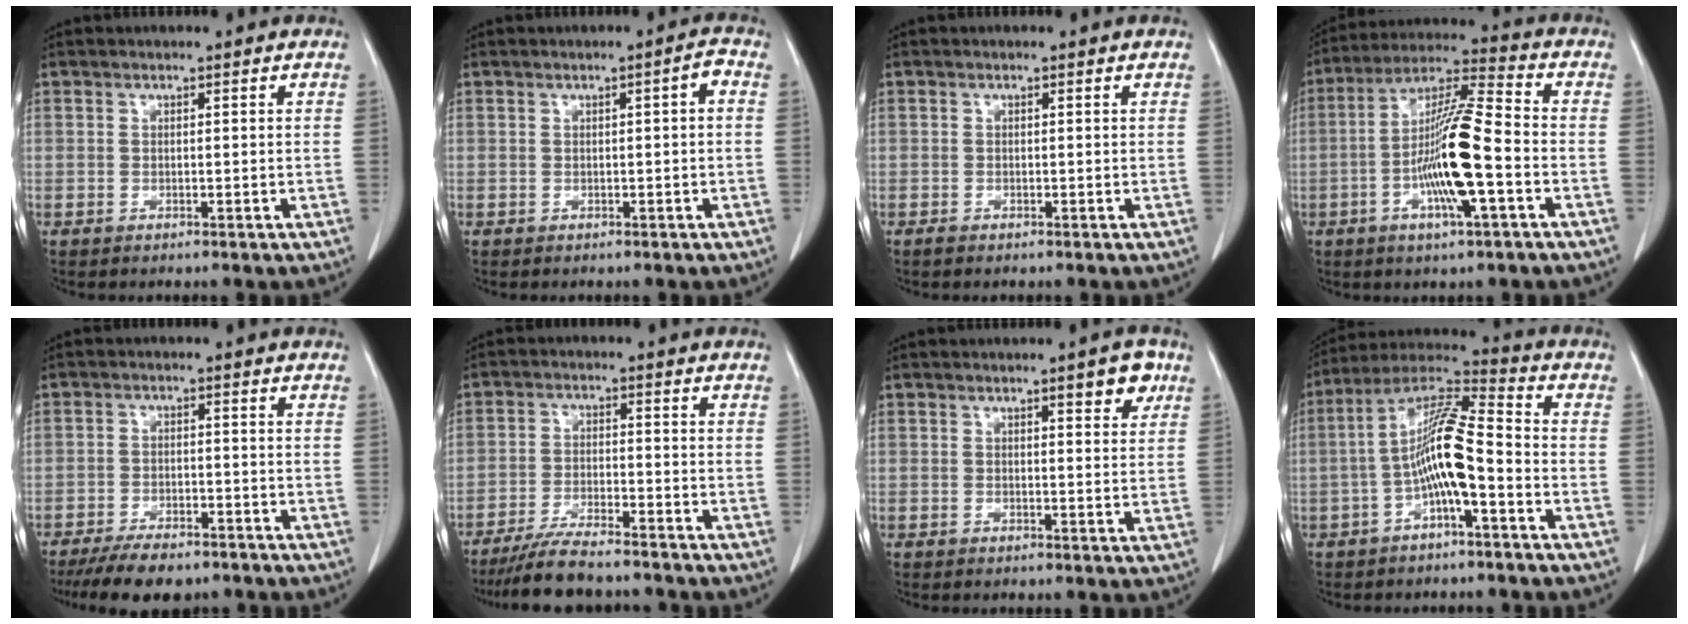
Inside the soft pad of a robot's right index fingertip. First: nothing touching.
{"total": 1.7, "force": [0.1, 0.2, 1.7], "torque": [-0.023, 0.006, 0.000]}
{"total": 0.5, "force": [-0.4, 0.3, 0.1], "torque": [-0.004, 0.001, -0.009]}
{"total": 13.6, "force": [-3.6, 0.9, 13.1], "torque": [-0.248, 0.003, -0.069]}
{"total": 8.7, "force": [-7.0, 2.9, 4.3], "torque": [-0.067, -0.010, -0.109]}
{"total": 9.2, "force": [-8.2, 1.0, 4.0], "torque": [-0.067, -0.023, -0.138]}
{"total": 4.3, "force": [2.5, 1.0, 3.3], "torque": [-0.040, -0.003, 0.032]}
{"total": 11.0, "force": [-2.8, 1.5, 10.5], "torque": [-0.205, 0.025, -0.055]}